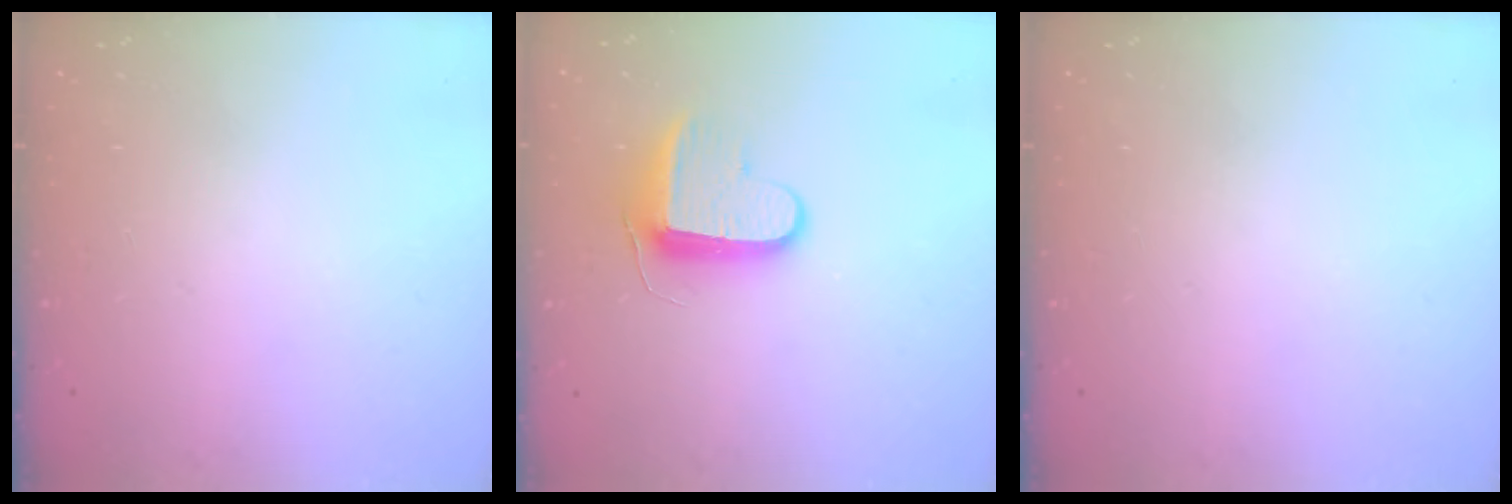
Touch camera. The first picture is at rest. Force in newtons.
{"total": 9.2, "press": 9.2, "slide": 0.9}
{"total": 0.0}